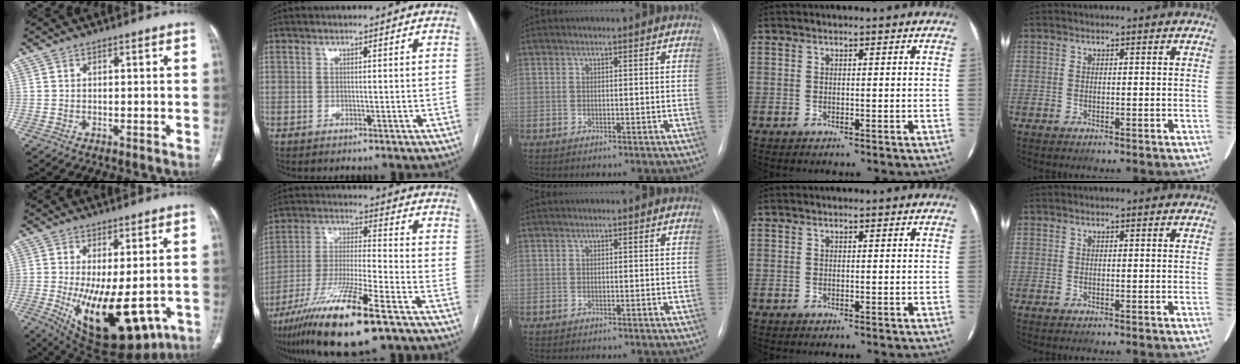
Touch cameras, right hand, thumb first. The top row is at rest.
{"thumb": {"total": 18.3, "force": [-4.7, 8.2, 15.6], "torque": [-0.238, -0.023, -0.043]}, "index": {"total": 18.0, "force": [-10.9, 1.7, 14.3], "torque": [-0.280, -0.044, -0.195]}}